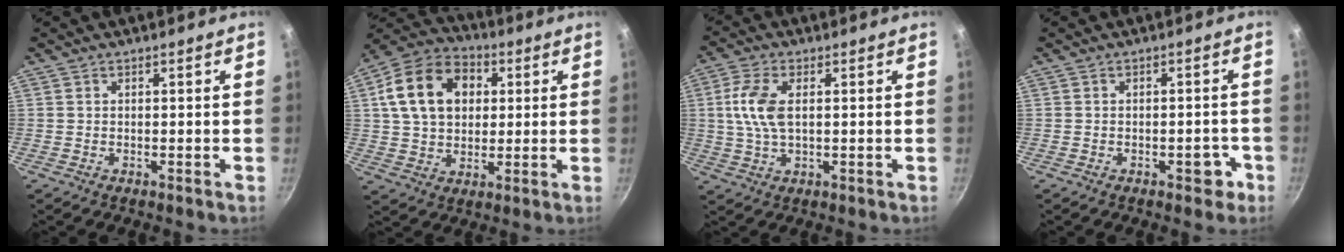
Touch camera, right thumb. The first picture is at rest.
{"total": 16.4, "force": [4.0, 12.0, 10.4], "torque": [-0.160, 0.015, 0.057]}
{"total": 7.9, "force": [1.2, 4.1, 6.7], "torque": [-0.139, 0.007, 0.020]}
{"total": 3.8, "force": [-1.1, 2.3, 2.8], "torque": [-0.005, 0.010, -0.013]}